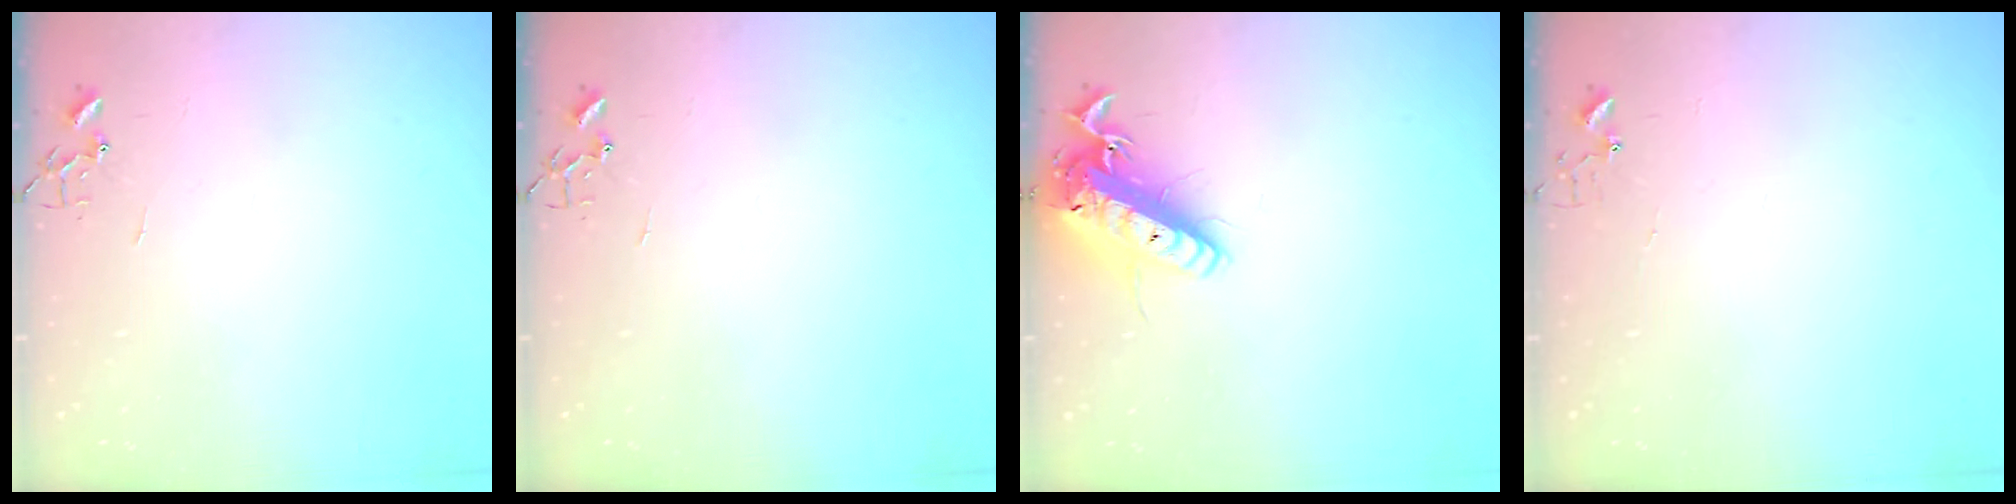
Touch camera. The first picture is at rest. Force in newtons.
{"total": 0.0}
{"total": 16.1, "press": 15.8, "slide": 3.2}
{"total": 3.6, "press": 3.6, "slide": 0.3}